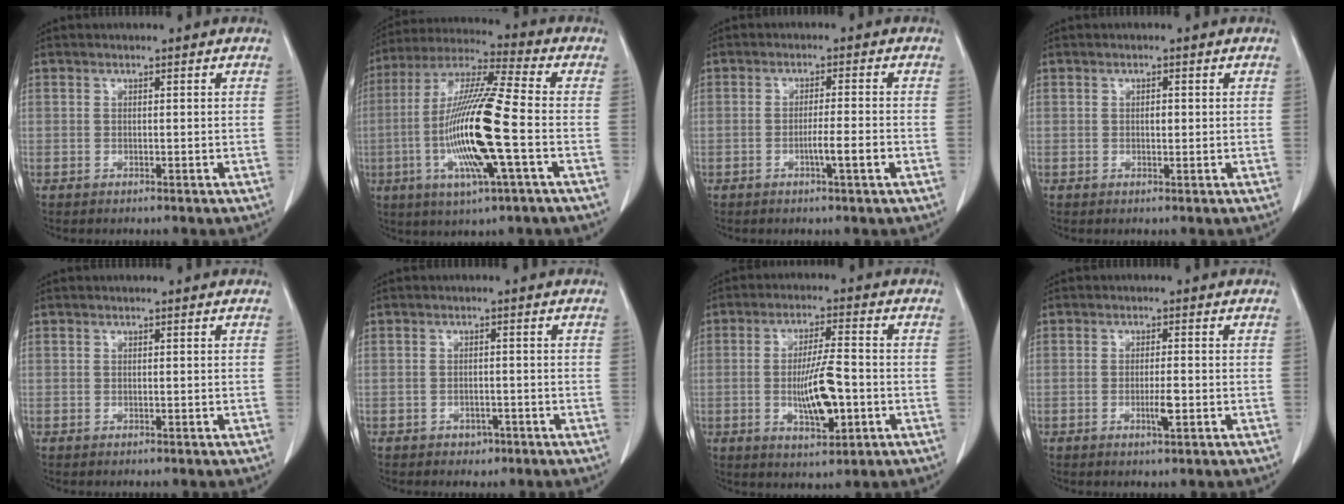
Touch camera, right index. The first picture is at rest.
{"total": 17.5, "force": [-3.6, 0.9, 17.1], "torque": [-0.349, -0.011, -0.074]}
{"total": 3.9, "force": [-1.4, -0.2, 3.7], "torque": [-0.058, -0.003, -0.023]}
{"total": 1.3, "force": [-0.1, 0.0, 1.3], "torque": [-0.024, 0.001, -0.002]}
{"total": 0.0}
{"total": 2.0, "force": [-1.2, 1.4, 0.7], "torque": [-0.009, 0.004, -0.011]}
{"total": 9.0, "force": [-1.8, 2.0, 8.6], "torque": [-0.155, -0.003, -0.027]}
{"total": 2.9, "force": [-0.8, 0.3, 2.8], "torque": [-0.050, -0.003, -0.012]}